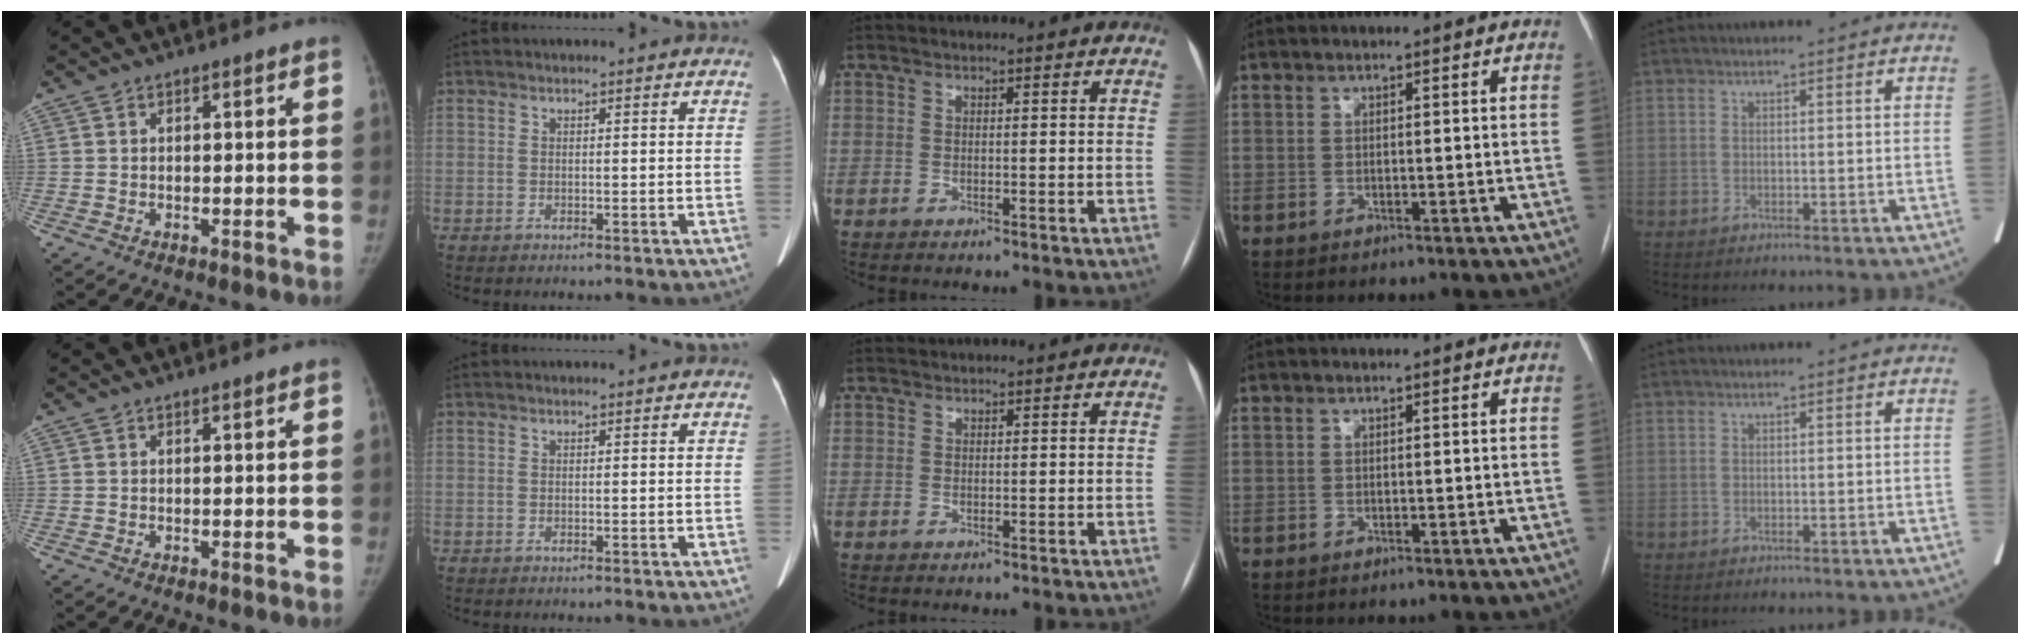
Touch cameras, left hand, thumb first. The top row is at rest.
{"middle": {"total": 1.7, "force": [0.3, -1.2, -1.2], "torque": [0.022, 0.005, 0.009]}}